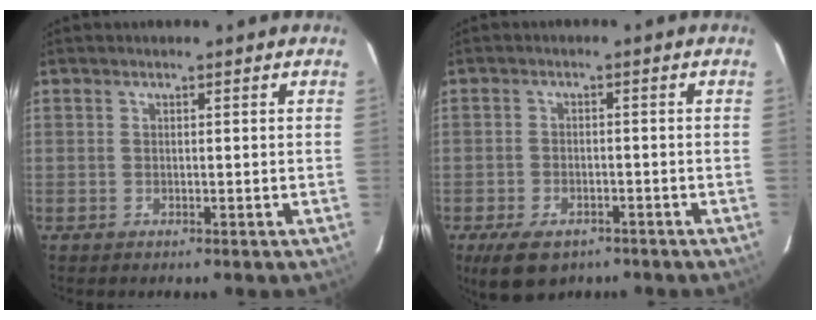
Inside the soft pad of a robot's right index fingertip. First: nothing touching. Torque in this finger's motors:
{"motor_torque": [0.68, -0.53, 0.34, 0.03]}